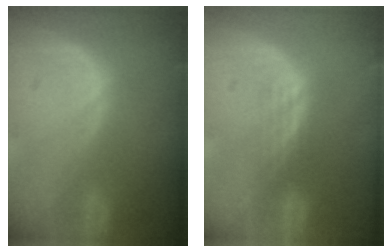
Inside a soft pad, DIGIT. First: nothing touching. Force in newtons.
{"total": 2.2, "press": 2.2, "slide": 0.2}